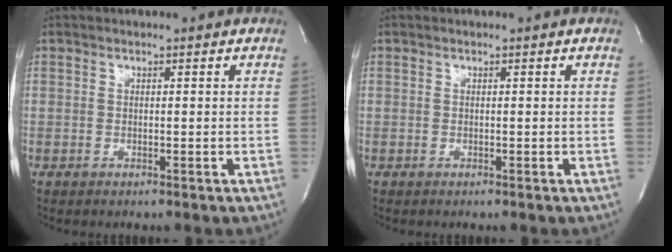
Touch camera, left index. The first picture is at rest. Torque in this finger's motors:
{"motor_torque": [0.00, 0.00, -0.03, -0.01]}